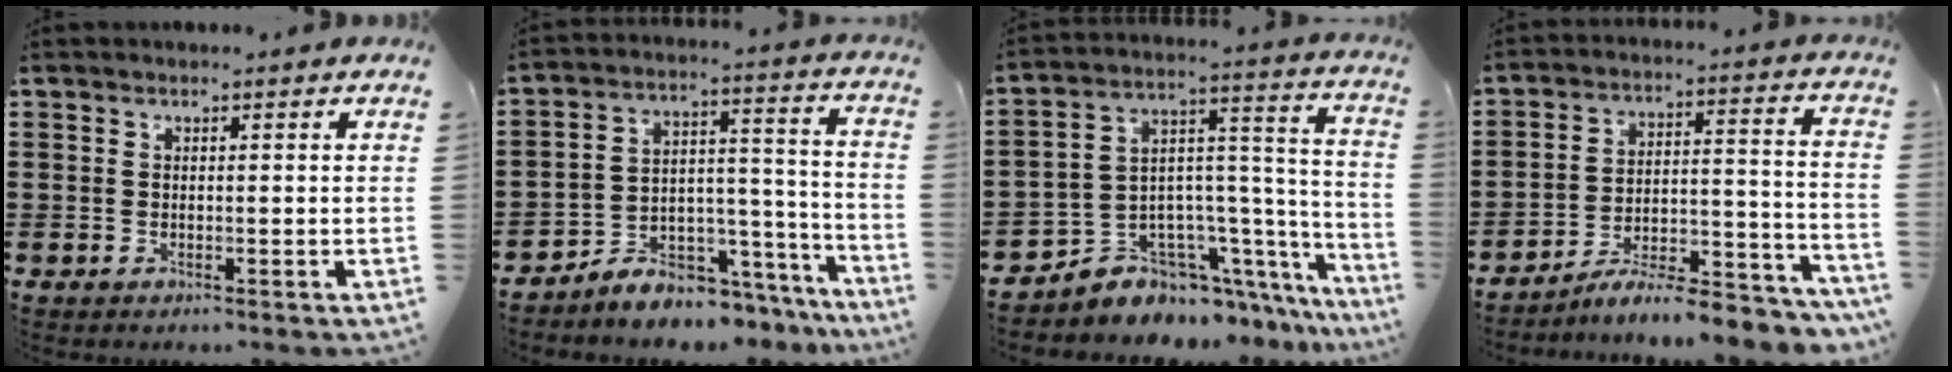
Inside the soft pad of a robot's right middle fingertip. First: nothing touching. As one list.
[{"total": 5.9, "force": [-5.6, 1.7, 0.2], "torque": [-0.004, 0.011, -0.111]}, {"total": 5.3, "force": [-4.0, 3.5, -0.3], "torque": [-0.006, -0.015, -0.073]}, {"total": 7.5, "force": [-7.0, 0.5, 2.6], "torque": [-0.028, 0.009, -0.133]}]